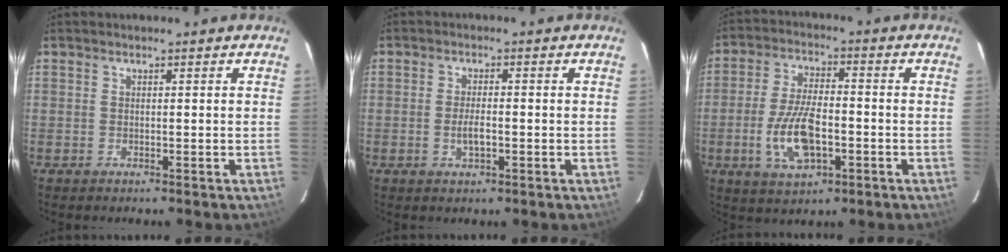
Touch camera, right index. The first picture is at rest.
{"total": 3.3, "force": [-0.9, 1.1, 3.0], "torque": [-0.057, -0.002, -0.016]}
{"total": 11.2, "force": [-3.3, 5.0, 9.5], "torque": [-0.196, -0.003, -0.057]}